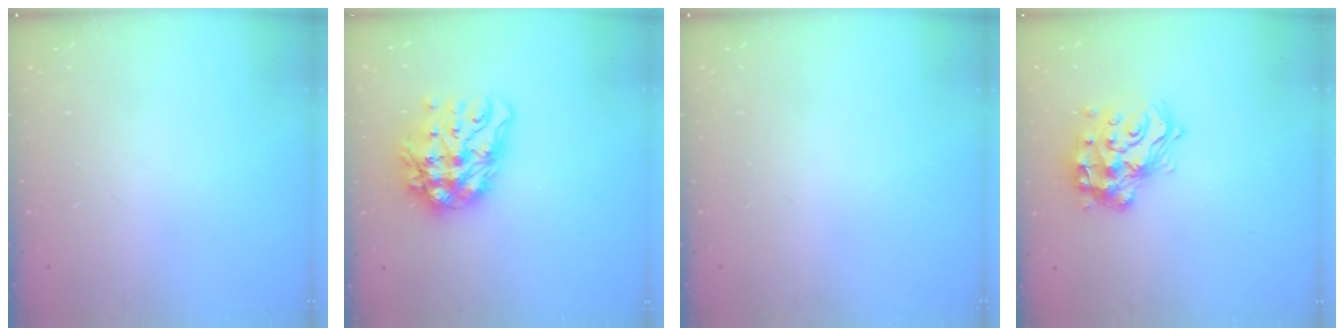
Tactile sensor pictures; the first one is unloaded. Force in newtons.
{"total": 14.3, "press": 14.2, "slide": 1.4}
{"total": 0.0}
{"total": 17.1, "press": 17.1, "slide": 1.3}